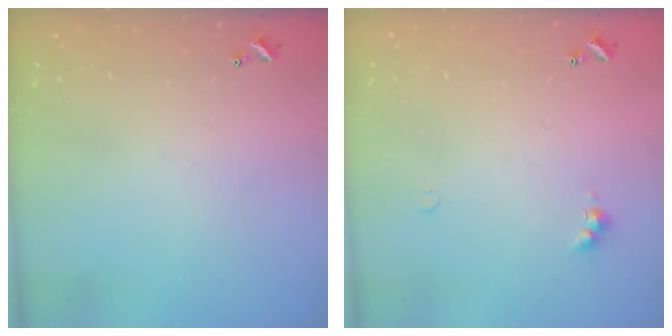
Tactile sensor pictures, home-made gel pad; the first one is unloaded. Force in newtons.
{"total": 2.0, "press": 2.0, "slide": 0.5}